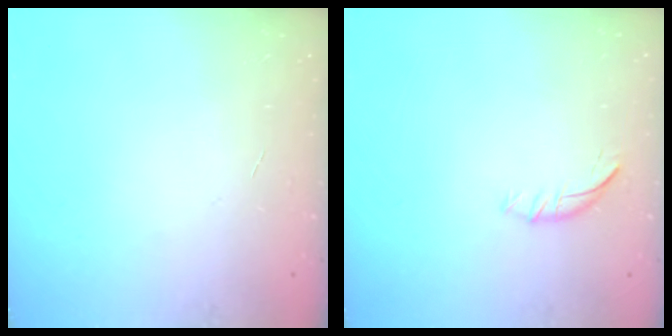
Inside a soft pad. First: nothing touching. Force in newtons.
{"total": 6.5, "press": 6.4, "slide": 0.7}